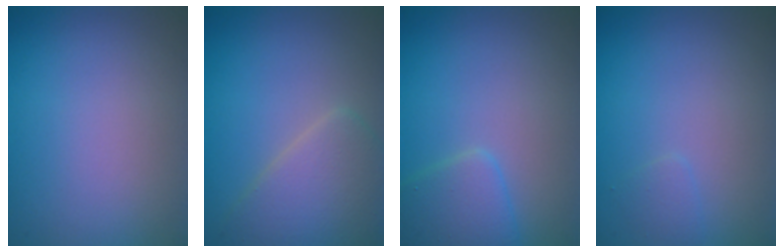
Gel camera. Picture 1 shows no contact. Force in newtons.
{"total": 4.7, "press": 4.7, "slide": 0.1}
{"total": 2.8, "press": 2.8, "slide": 0.1}
{"total": 0.7, "press": 0.7, "slide": 0.0}